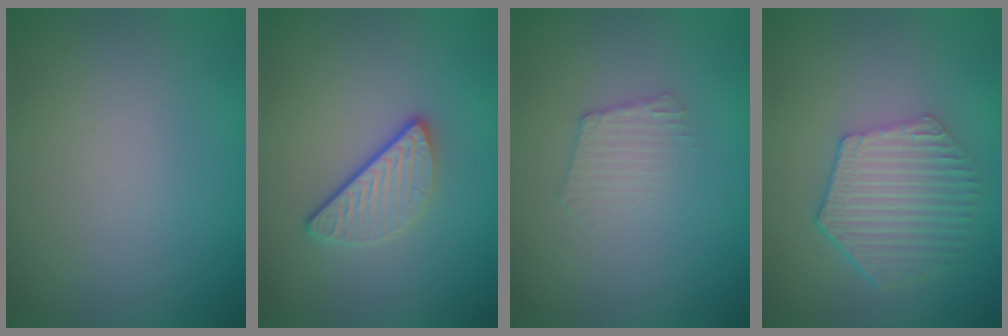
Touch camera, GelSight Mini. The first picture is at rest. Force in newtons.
{"total": 3.2, "press": 2.4, "slide": 2.1}
{"total": 1.7, "press": 1.7, "slide": 0.2}
{"total": 5.5, "press": 4.2, "slide": 3.6}